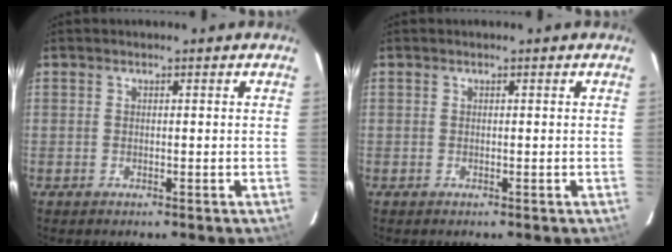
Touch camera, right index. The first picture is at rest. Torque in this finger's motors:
{"motor_torque": [0.17, 0.11, 0.00, 0.00]}